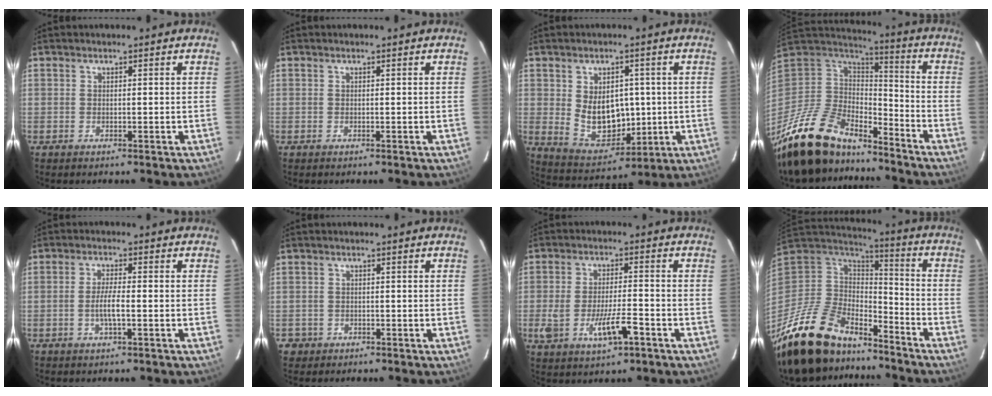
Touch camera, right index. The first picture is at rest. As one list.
[{"total": 0.0}, {"total": 11.1, "force": [0.4, 7.8, 7.9], "torque": [-0.148, -0.011, 0.036]}, {"total": 23.7, "force": [-18.1, 9.8, 11.7], "torque": [-0.260, -0.022, -0.316]}, {"total": 3.8, "force": [-1.2, 0.4, 3.6], "torque": [-0.068, -0.003, -0.021]}, {"total": 2.4, "force": [-0.8, 2.3, 0.3], "torque": [-0.011, 0.005, -0.009]}, {"total": 8.4, "force": [-3.4, 2.5, 7.3], "torque": [-0.145, -0.011, -0.051]}, {"total": 26.3, "force": [-19.0, 12.1, 13.6], "torque": [-0.297, -0.015, -0.319]}]